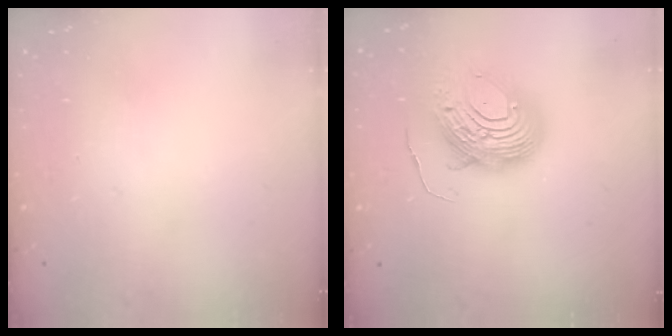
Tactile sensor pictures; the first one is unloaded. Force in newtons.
{"total": 13.2, "press": 13.1, "slide": 1.5}